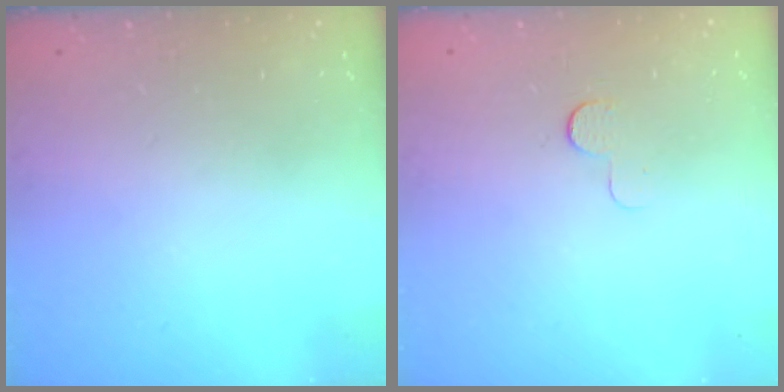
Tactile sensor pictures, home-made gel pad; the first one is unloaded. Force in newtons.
{"total": 3.9, "press": 3.9, "slide": 0.4}